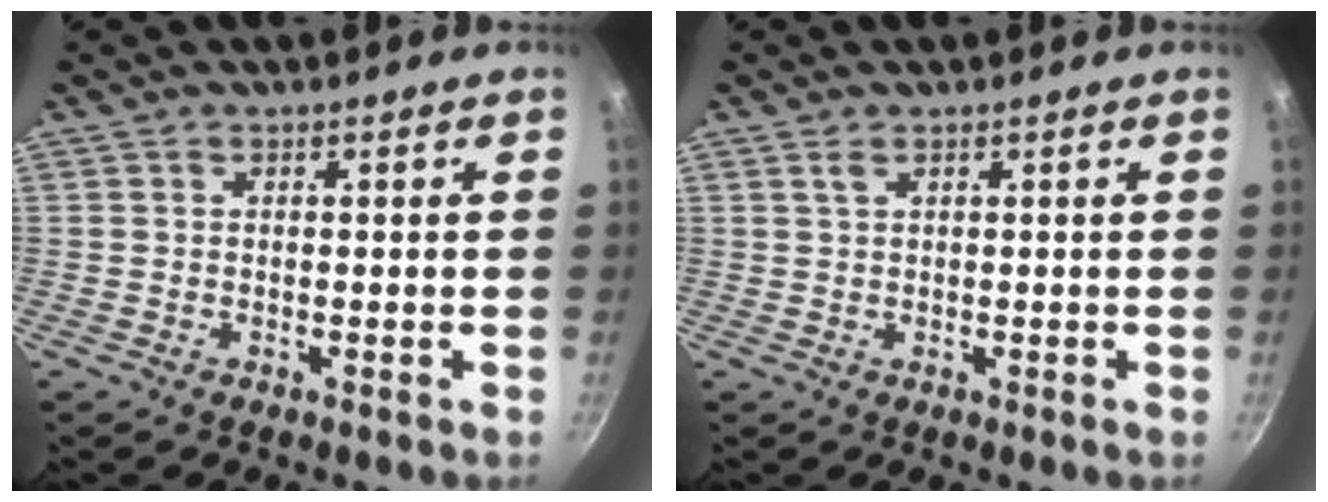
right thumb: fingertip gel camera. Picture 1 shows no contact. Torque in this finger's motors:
{"motor_torque": [-0.76, 0.01, 0.00, 0.85, 0.07]}